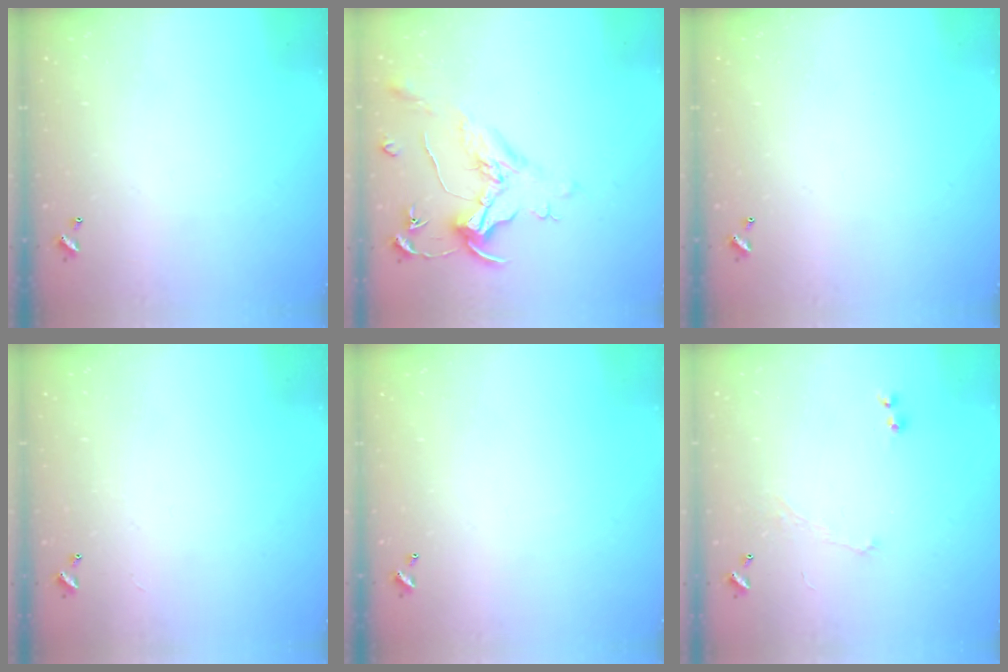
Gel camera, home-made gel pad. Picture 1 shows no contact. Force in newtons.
{"total": 1.6, "press": 1.4, "slide": 0.7}
{"total": 0.0}
{"total": 1.0, "press": 0.9, "slide": 0.5}
{"total": 0.0}
{"total": 1.2, "press": 1.0, "slide": 0.8}